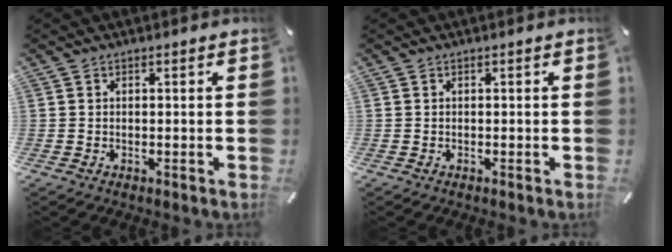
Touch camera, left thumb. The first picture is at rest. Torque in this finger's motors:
{"motor_torque": [-0.07, -0.02, -0.04, -0.01, 0.00]}